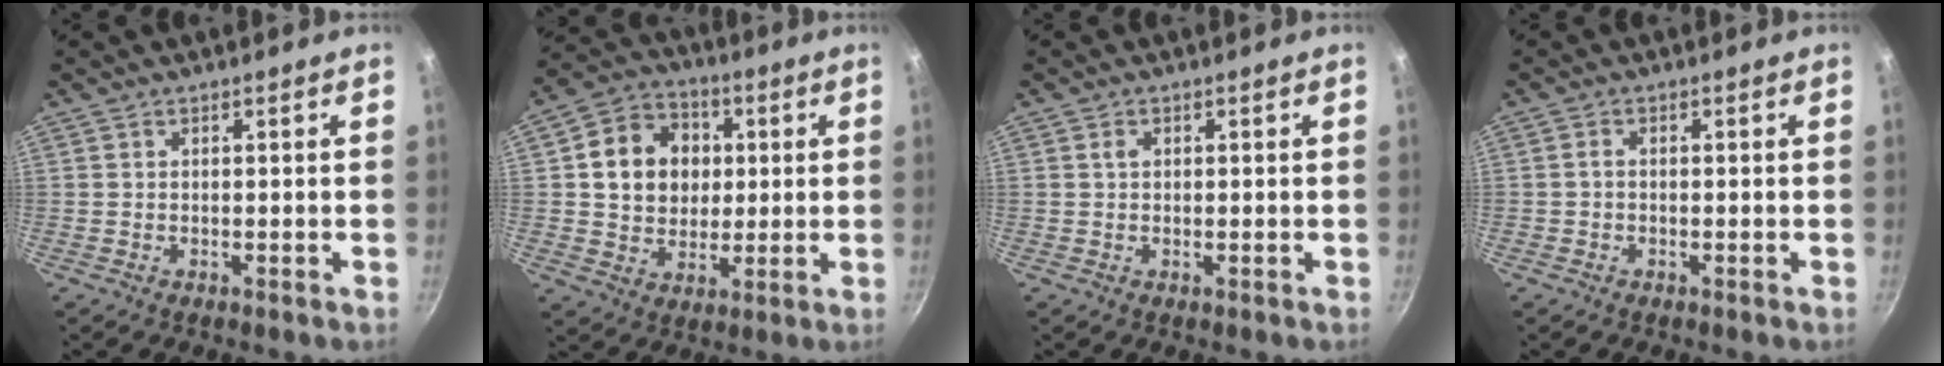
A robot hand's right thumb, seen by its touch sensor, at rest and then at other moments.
{"total": 13.5, "force": [2.2, 11.4, 6.9], "torque": [-0.084, 0.012, 0.033]}
{"total": 1.3, "force": [0.3, 0.9, 0.9], "torque": [-0.013, 0.002, 0.003]}
{"total": 1.0, "force": [-0.2, 0.8, 0.5], "torque": [-0.009, 0.006, -0.005]}